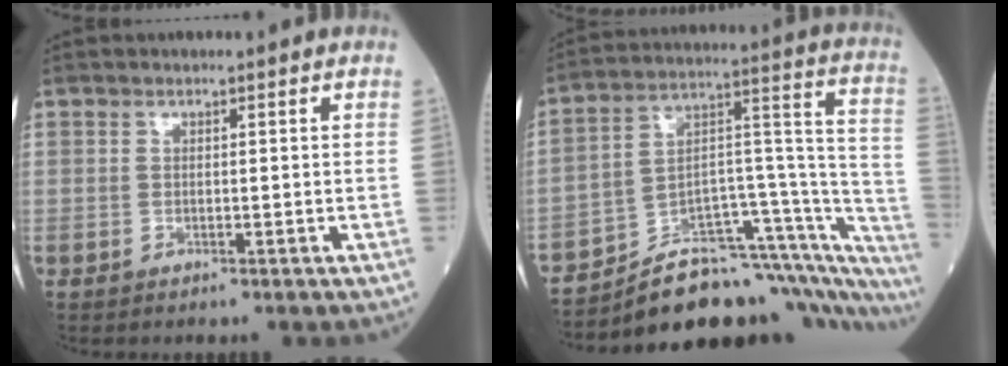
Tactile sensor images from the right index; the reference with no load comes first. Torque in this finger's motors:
{"motor_torque": [1.03, -1.10, 0.22, 0.08]}